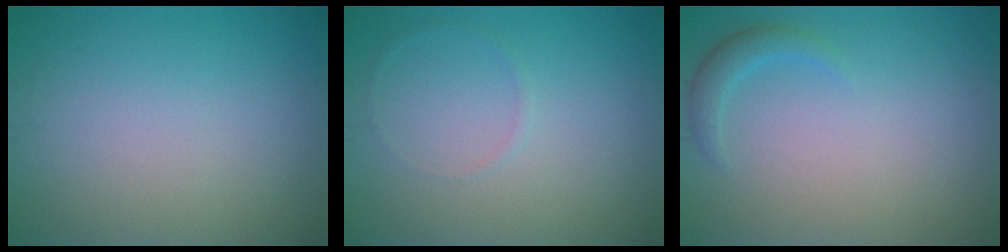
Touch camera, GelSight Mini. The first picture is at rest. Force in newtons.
{"total": 0.6, "press": 0.6, "slide": 0.1}
{"total": 1.6, "press": 1.6, "slide": 0.1}